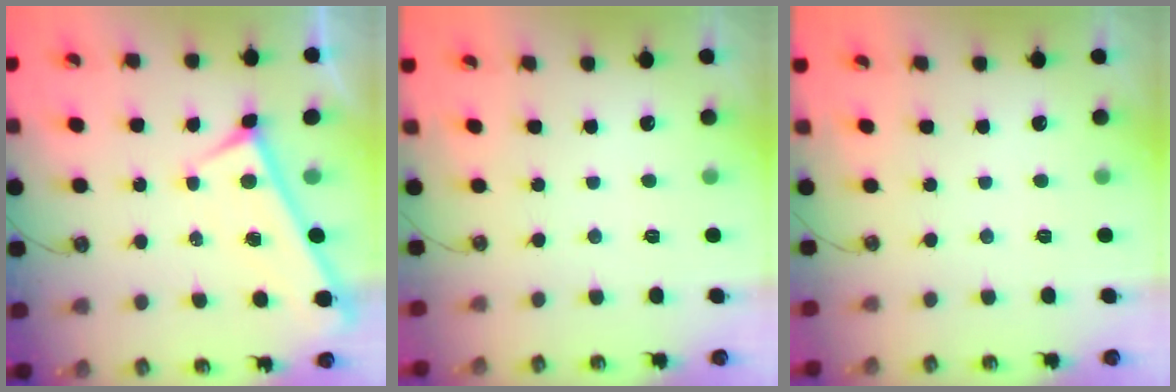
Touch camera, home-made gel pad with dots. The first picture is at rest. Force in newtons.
{"total": 0.0}
{"total": 0.0}